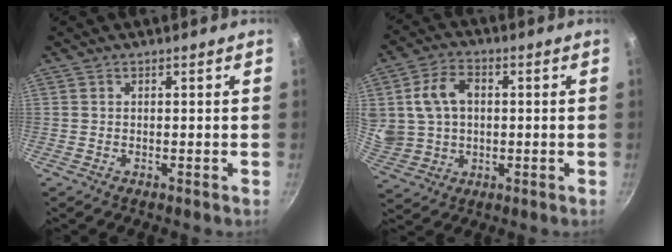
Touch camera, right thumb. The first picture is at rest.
{"total": 12.5, "force": [1.9, 9.6, 7.8], "torque": [-0.133, 0.006, 0.041]}